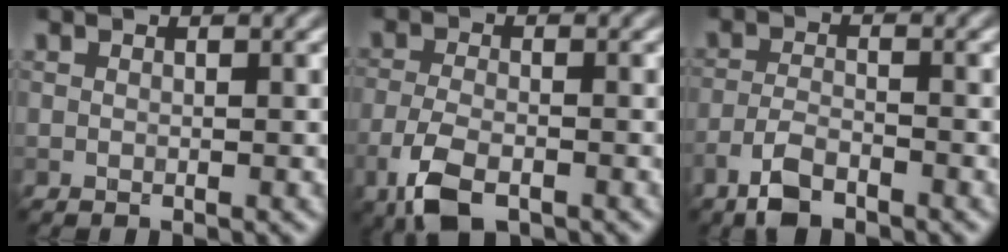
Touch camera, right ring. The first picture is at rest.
{"total": 5.1, "force": [-3.0, 2.2, 3.6], "torque": [-0.082, -0.010, -0.064]}
{"total": 3.5, "force": [-2.6, 1.2, 2.1], "torque": [-0.045, -0.001, -0.061]}